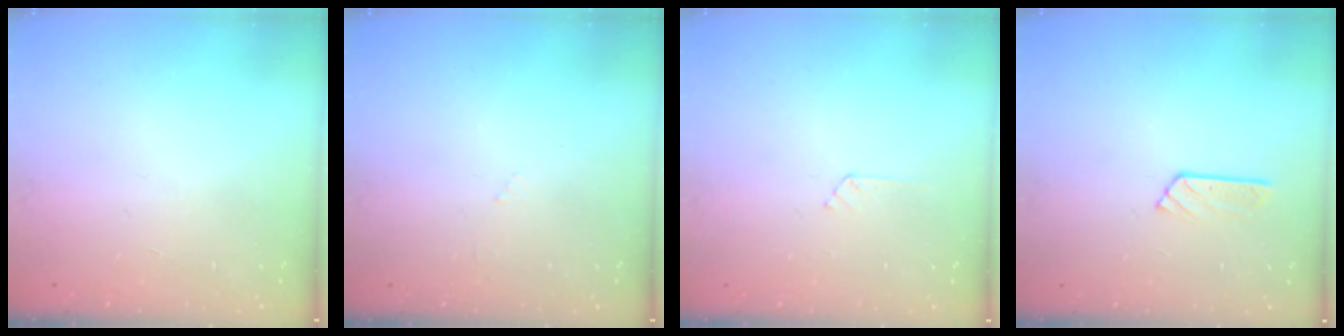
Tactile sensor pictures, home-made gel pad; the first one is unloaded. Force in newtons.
{"total": 3.1, "press": 3.1, "slide": 0.4}
{"total": 3.0, "press": 3.0, "slide": 0.3}
{"total": 3.0, "press": 3.0, "slide": 0.3}